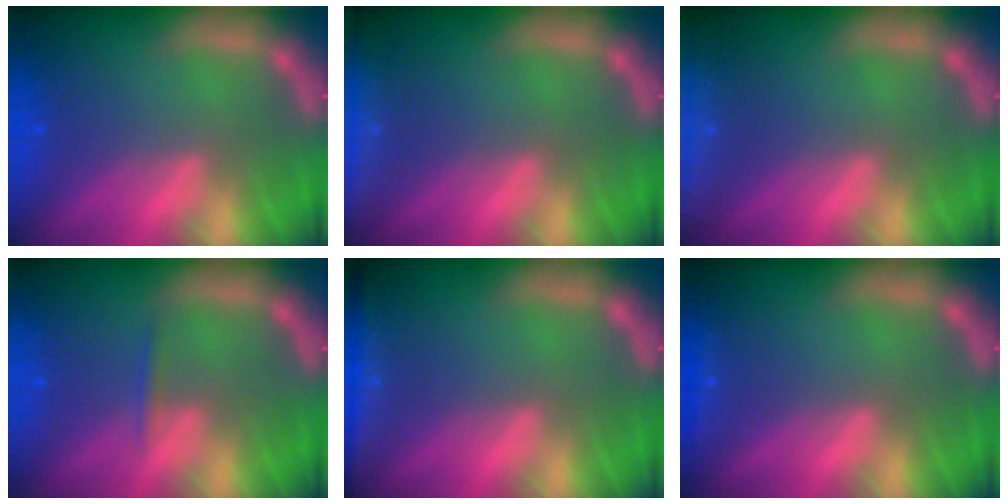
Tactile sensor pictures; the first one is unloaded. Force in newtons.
{"total": 8.0}
{"total": 9.5}
{"total": 0.9}
{"total": 3.9}
{"total": 0.9}